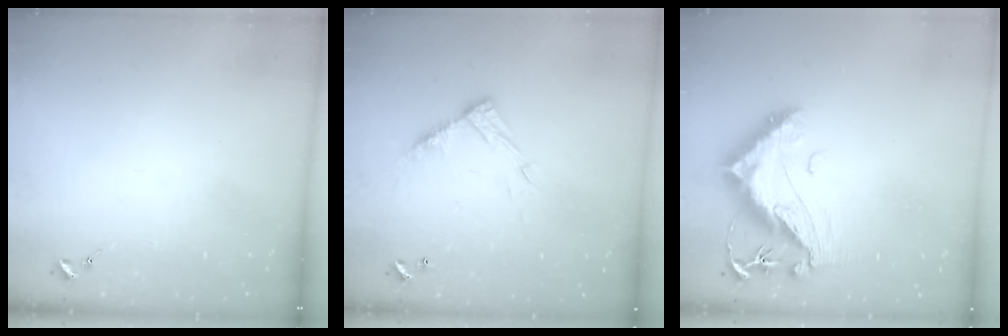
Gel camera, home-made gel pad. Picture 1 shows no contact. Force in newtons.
{"total": 10.6, "press": 10.6, "slide": 0.4}
{"total": 13.0, "press": 12.9, "slide": 1.6}